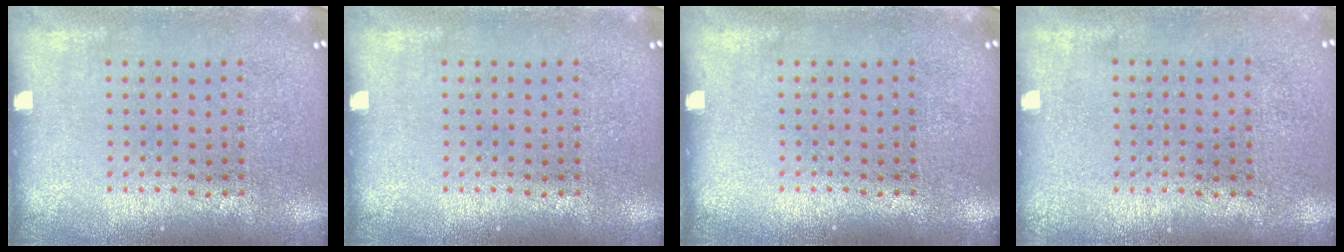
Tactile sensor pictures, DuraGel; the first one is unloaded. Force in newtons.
{"total": 0.0}
{"total": 0.0}
{"total": 0.0}